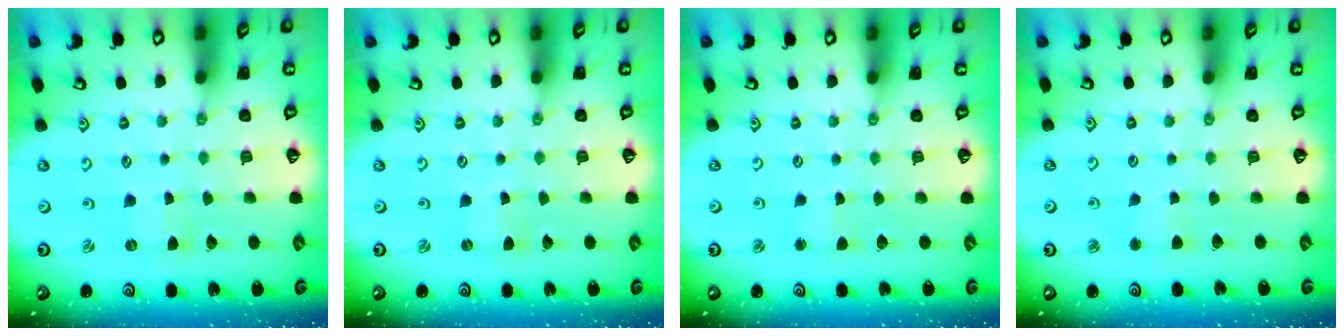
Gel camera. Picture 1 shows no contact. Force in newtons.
{"total": 0.0}
{"total": 1.8, "press": 1.7, "slide": 0.3}
{"total": 3.1, "press": 3.1, "slide": 0.7}